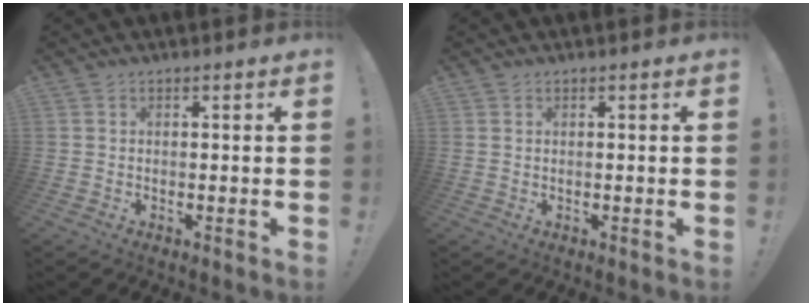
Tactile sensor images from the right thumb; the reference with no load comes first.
{"total": 0.0}